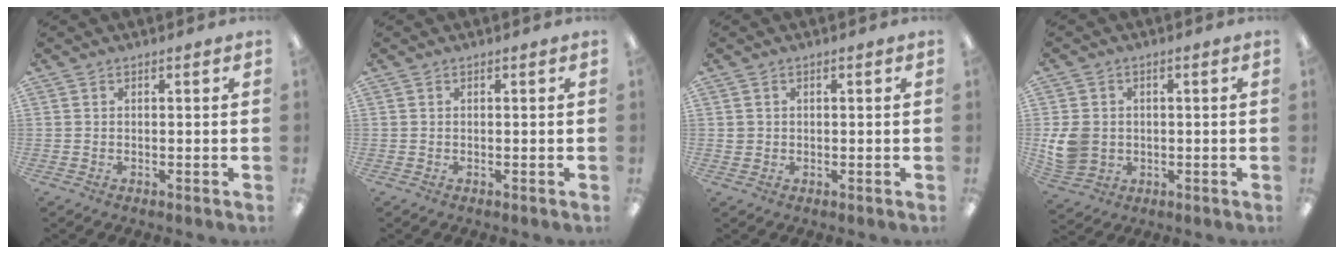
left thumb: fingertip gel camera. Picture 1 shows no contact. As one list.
[{"total": 0.0}, {"total": 1.2, "force": [0.1, 1.2, 0.2], "torque": [-0.005, 0.004, 0.001]}, {"total": 7.9, "force": [-0.1, 6.8, 4.0], "torque": [-0.094, 0.012, 0.003]}]